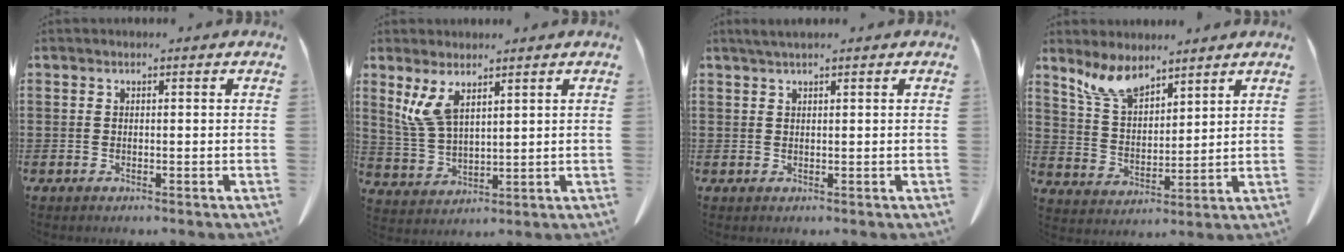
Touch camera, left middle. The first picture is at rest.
{"total": 6.4, "force": [3.4, 2.5, 4.8], "torque": [-0.126, -0.012, 0.056]}
{"total": 1.2, "force": [1.0, 0.0, 0.8], "torque": [-0.016, 0.000, 0.017]}
{"total": 7.4, "force": [6.3, 2.4, 3.1], "torque": [-0.082, -0.020, 0.120]}